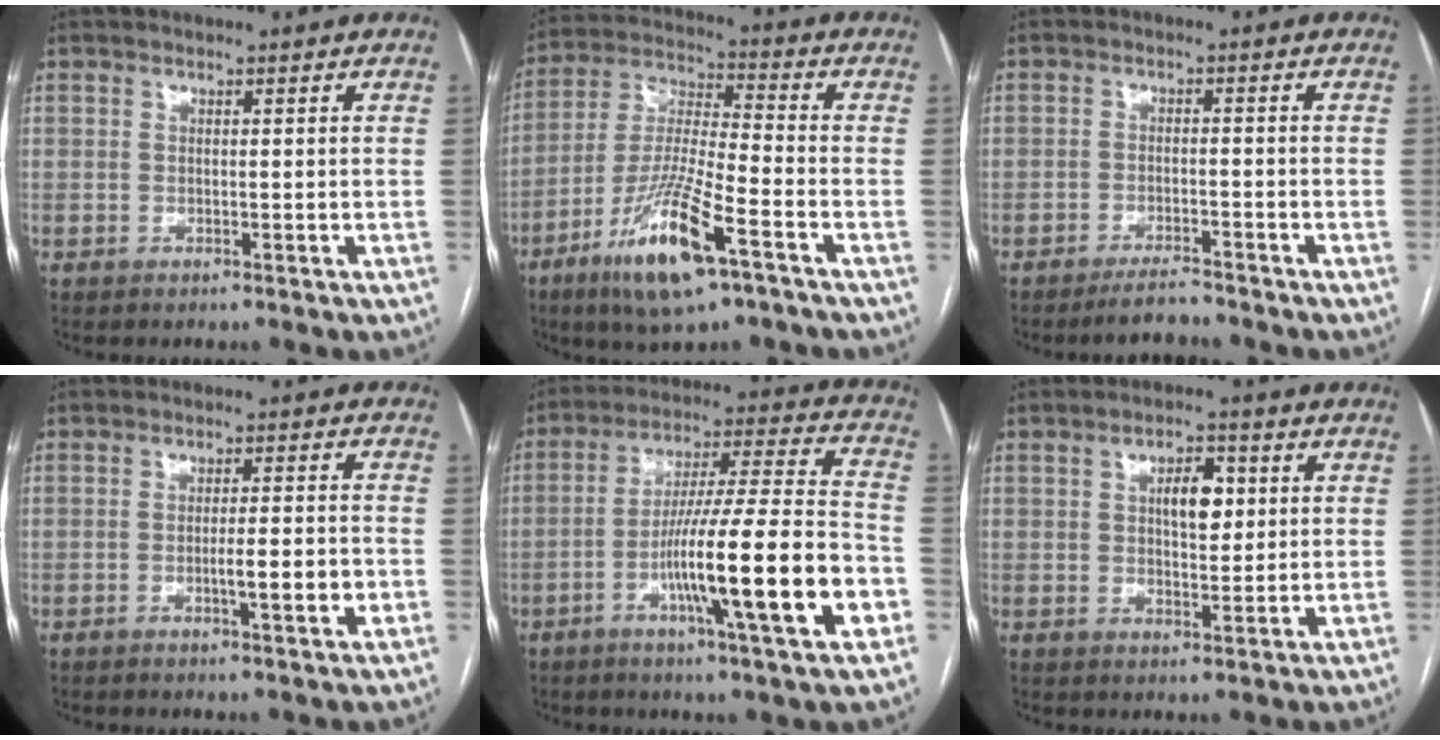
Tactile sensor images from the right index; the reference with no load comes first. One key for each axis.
{"total": 15.1, "fx": -8.1, "fy": 2.1, "fz": 12.6, "tx": -0.252, "ty": -0.023, "tz": -0.146}
{"total": 3.6, "fx": -3.4, "fy": 0.3, "fz": 1.2, "tx": -0.021, "ty": -0.011, "tz": -0.058}
{"total": 5.2, "fx": -1.6, "fy": 0.5, "fz": 4.9, "tx": -0.076, "ty": 0.000, "tz": -0.021}
{"total": 20.2, "fx": -6.7, "fy": 0.4, "fz": 19.1, "tx": -0.293, "ty": -0.006, "tz": -0.108}
{"total": 5.6, "fx": 1.4, "fy": 2.4, "fz": 4.8, "tx": -0.077, "ty": 0.009, "tz": 0.025}